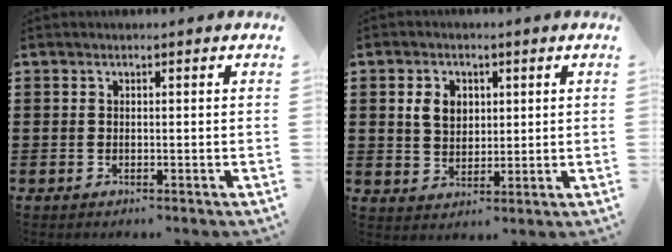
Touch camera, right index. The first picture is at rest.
{"total": 4.5, "force": [1.2, 3.4, 2.8], "torque": [-0.065, 0.013, 0.020]}